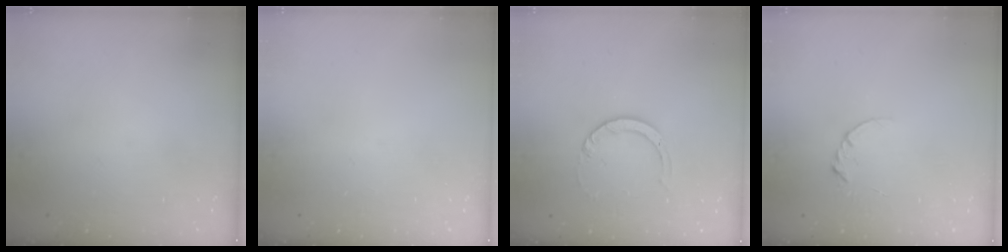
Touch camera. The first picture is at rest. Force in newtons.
{"total": 0.0}
{"total": 5.1, "press": 5.1, "slide": 0.3}
{"total": 3.4, "press": 3.4, "slide": 0.4}